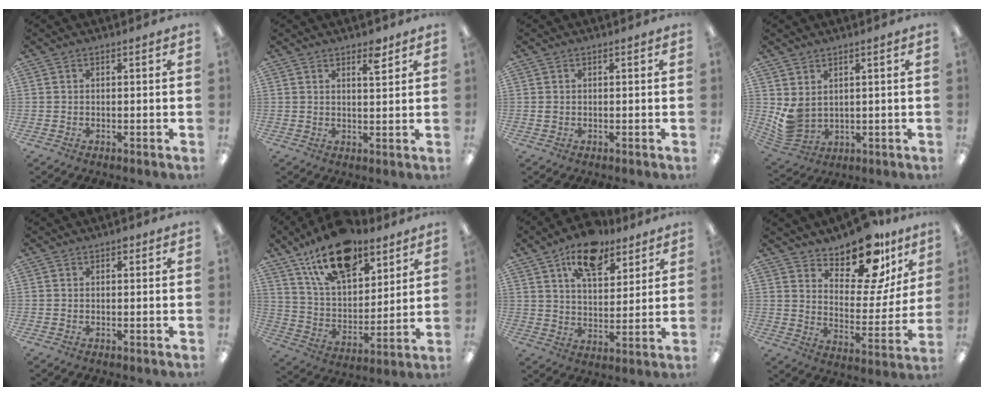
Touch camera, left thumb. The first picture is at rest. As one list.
[{"total": 4.3, "force": [3.2, 1.3, 2.5], "torque": [-0.025, -0.017, 0.049]}, {"total": 0.8, "force": [0.2, 0.5, 0.5], "torque": [-0.011, 0.005, 0.002]}, {"total": 5.3, "force": [2.5, 3.7, 2.8], "torque": [-0.079, -0.016, 0.048]}, {"total": 0.9, "force": [0.6, 0.5, 0.5], "torque": [-0.004, -0.001, 0.008]}, {"total": 19.0, "force": [13.0, 9.6, 10.1], "torque": [-0.176, -0.061, 0.230]}, {"total": 13.2, "force": [8.9, 6.3, 7.5], "torque": [-0.111, -0.038, 0.155]}, {"total": 16.9, "force": [13.5, 6.8, 7.6], "torque": [-0.113, -0.099, 0.233]}]